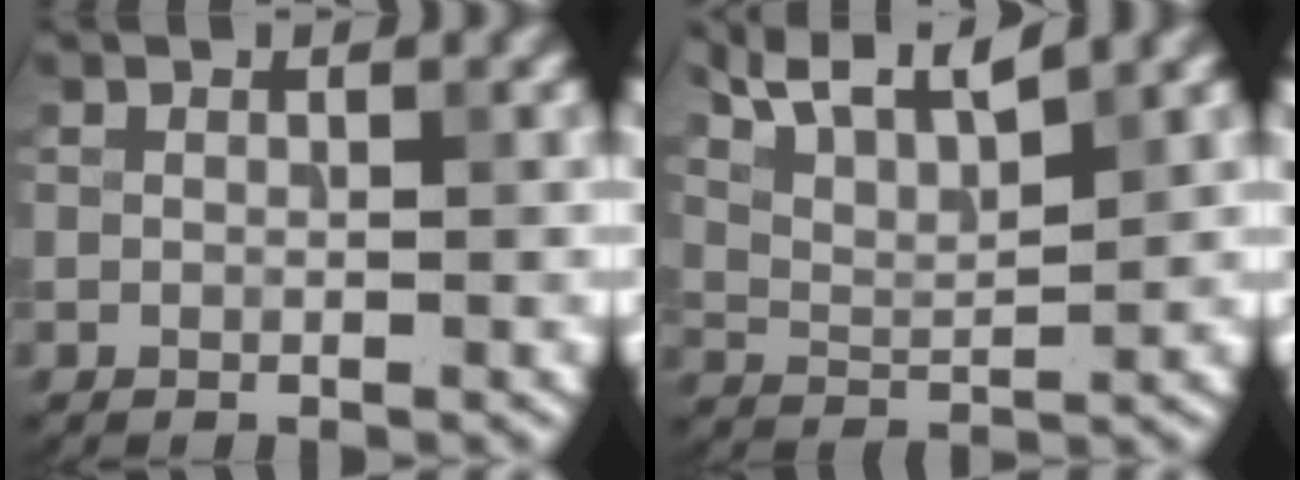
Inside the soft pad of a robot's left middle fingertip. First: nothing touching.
{"total": 8.2, "force": [6.4, 2.0, 4.7], "torque": [-0.080, 0.024, 0.081]}